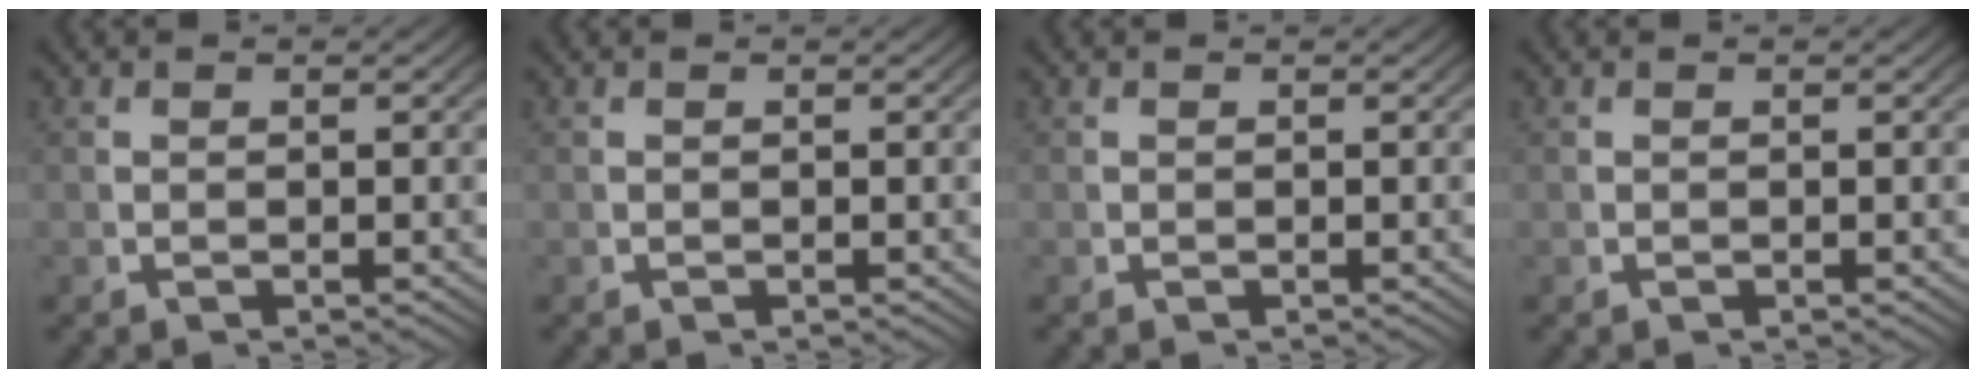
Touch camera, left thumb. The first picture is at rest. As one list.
[{"total": 0.0}, {"total": 0.0}, {"total": 0.0}]